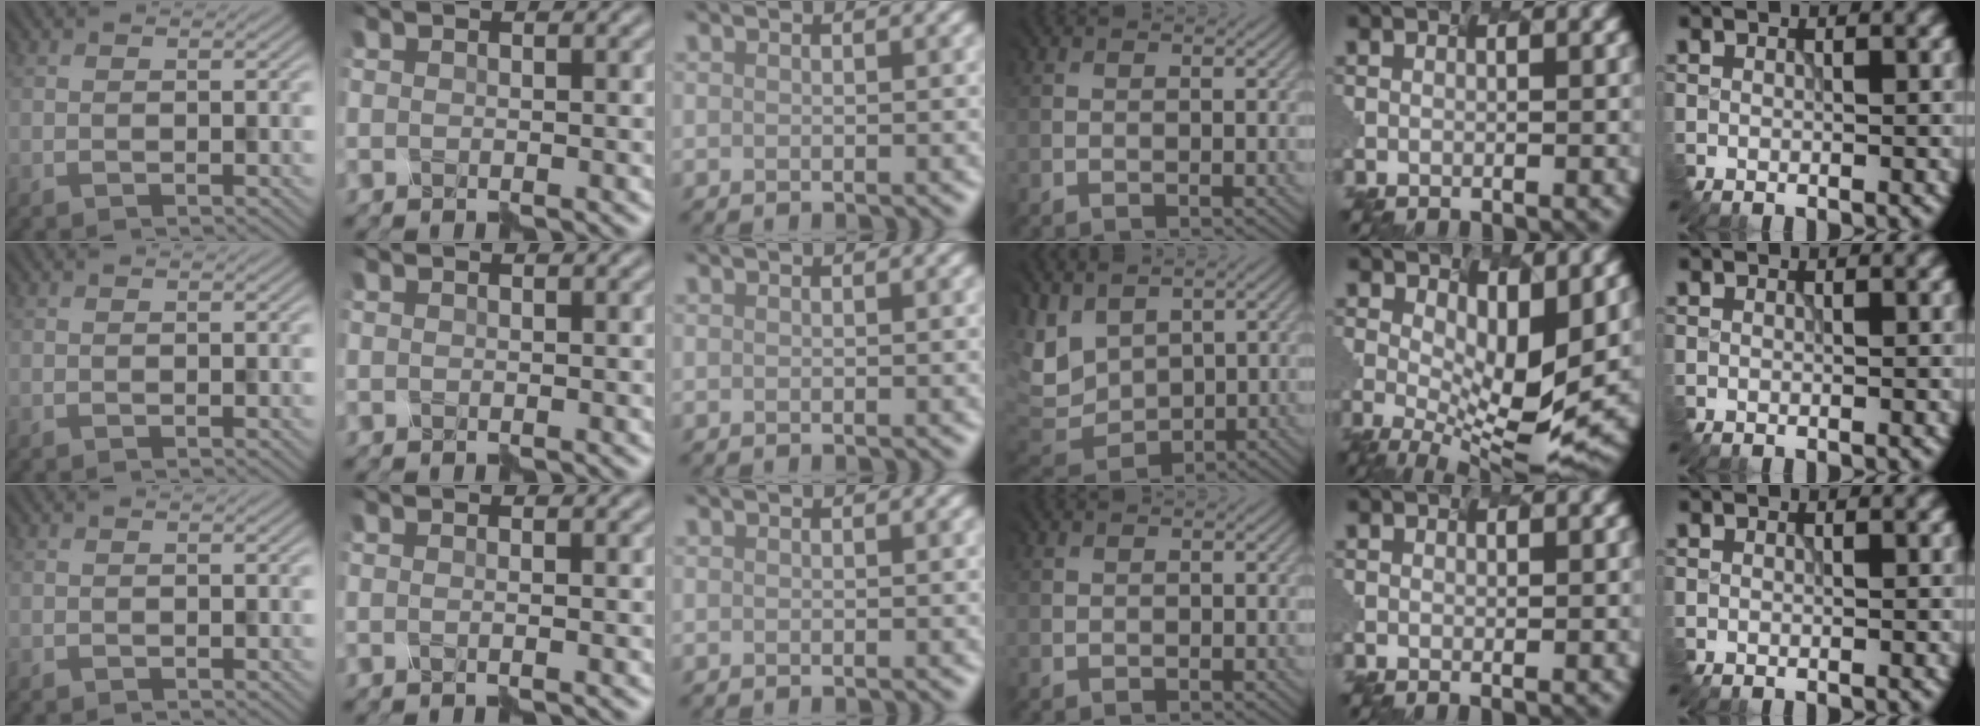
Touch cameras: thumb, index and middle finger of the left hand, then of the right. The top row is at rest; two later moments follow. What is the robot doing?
{"motion": "disassemble", "object": "puzzle pieces"}